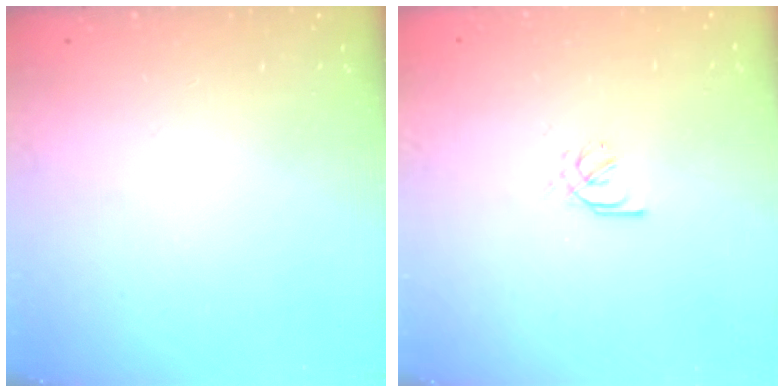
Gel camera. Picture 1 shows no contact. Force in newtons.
{"total": 2.6, "press": 2.5, "slide": 0.7}